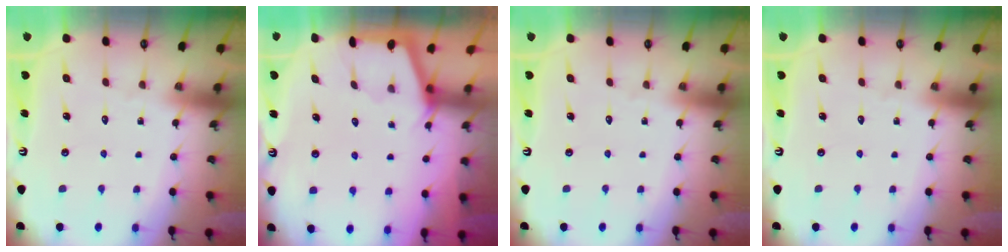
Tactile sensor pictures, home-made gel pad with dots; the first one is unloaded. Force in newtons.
{"total": 2.1, "press": 2.1, "slide": 0.3}
{"total": 0.0}
{"total": 0.0}